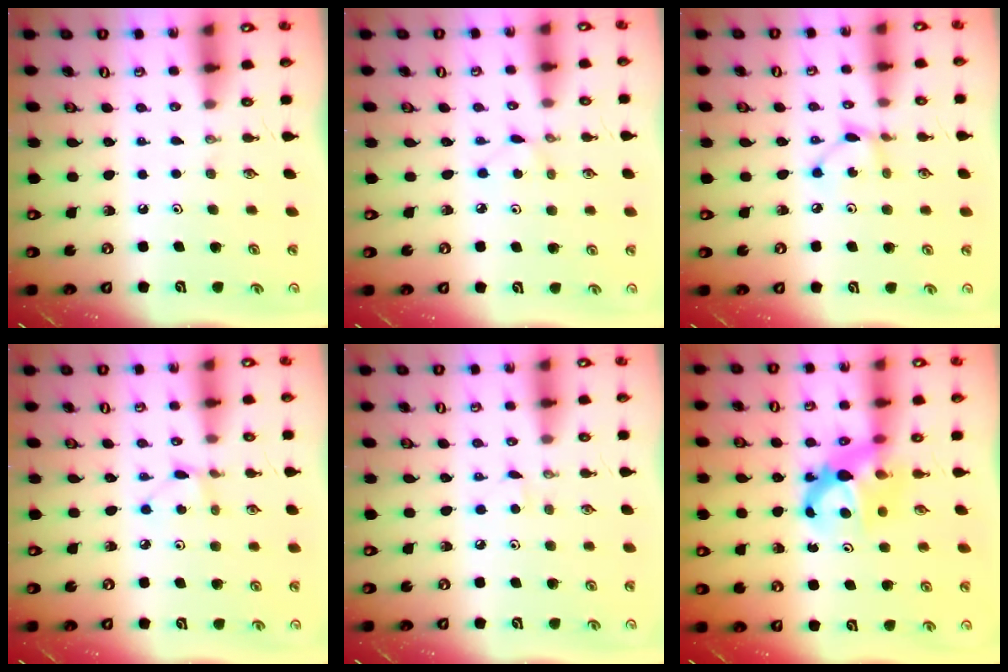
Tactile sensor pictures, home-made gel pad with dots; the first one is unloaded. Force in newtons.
{"total": 2.2, "press": 2.2, "slide": 0.3}
{"total": 4.3, "press": 4.3, "slide": 0.2}
{"total": 3.5, "press": 3.5, "slide": 0.4}
{"total": 2.9, "press": 2.9, "slide": 0.4}
{"total": 6.3, "press": 6.3, "slide": 0.5}